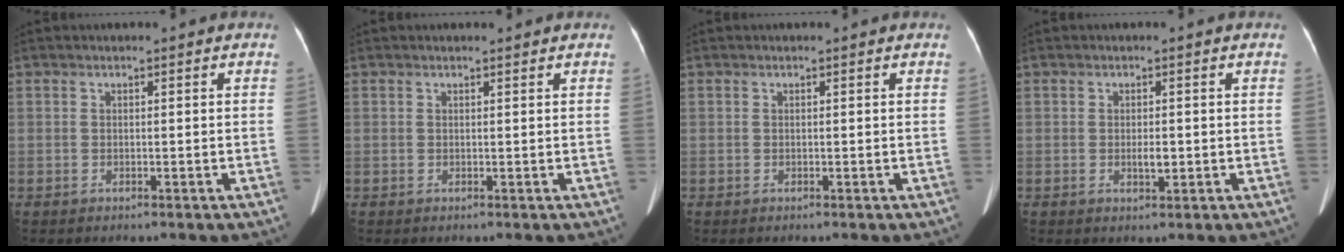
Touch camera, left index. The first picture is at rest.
{"total": 1.1, "force": [1.1, 0.1, 0.3], "torque": [-0.009, 0.003, 0.017]}
{"total": 0.6, "force": [0.6, 0.0, 0.1], "torque": [-0.004, 0.001, 0.006]}
{"total": 1.5, "force": [-0.1, 0.5, 1.5], "torque": [-0.027, -0.002, 0.000]}